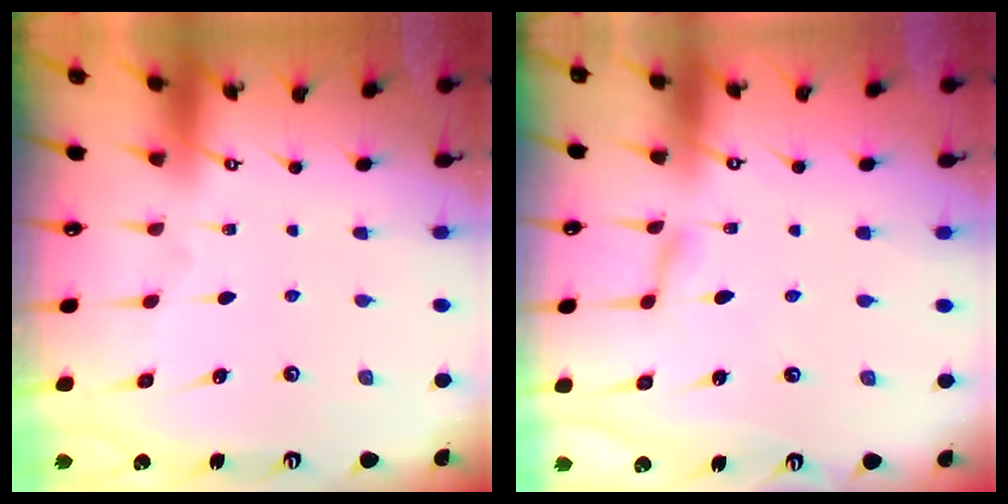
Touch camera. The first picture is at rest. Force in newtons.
{"total": 1.9, "press": 1.9, "slide": 0.1}